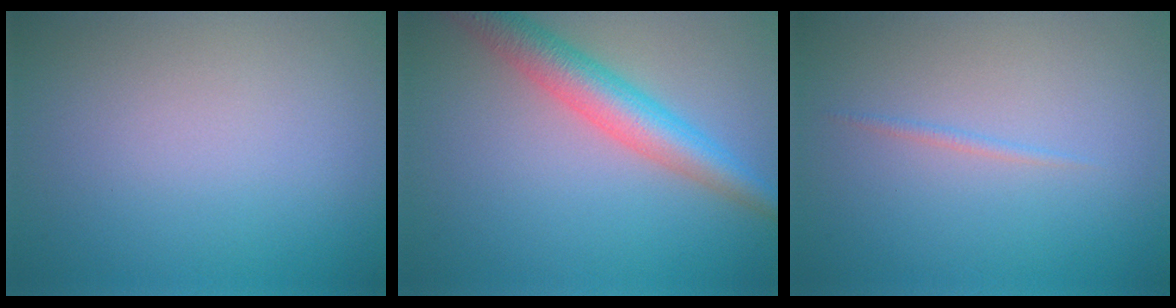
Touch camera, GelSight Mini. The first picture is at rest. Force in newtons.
{"total": 4.9, "press": 4.9, "slide": 0.2}
{"total": 0.6, "press": 0.6, "slide": 0.0}